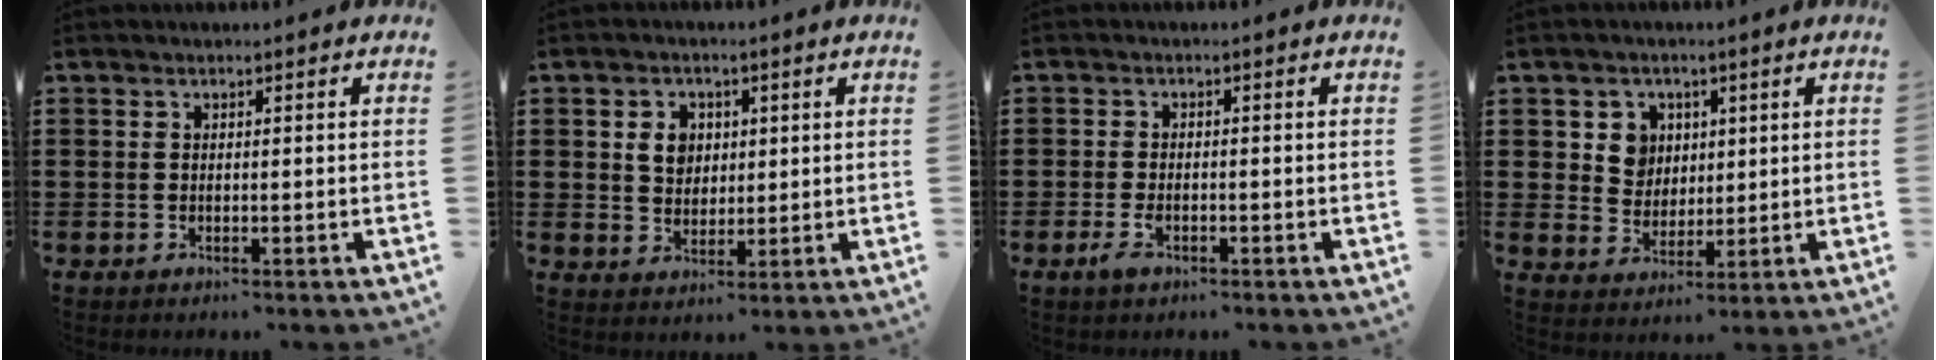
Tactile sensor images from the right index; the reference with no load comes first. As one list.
[{"total": 4.4, "force": [1.2, 3.7, 2.0], "torque": [-0.045, 0.012, 0.017]}, {"total": 2.4, "force": [-1.1, 0.9, 1.9], "torque": [-0.051, -0.010, -0.024]}, {"total": 5.1, "force": [1.7, 4.7, 1.0], "torque": [-0.037, 0.014, 0.030]}]